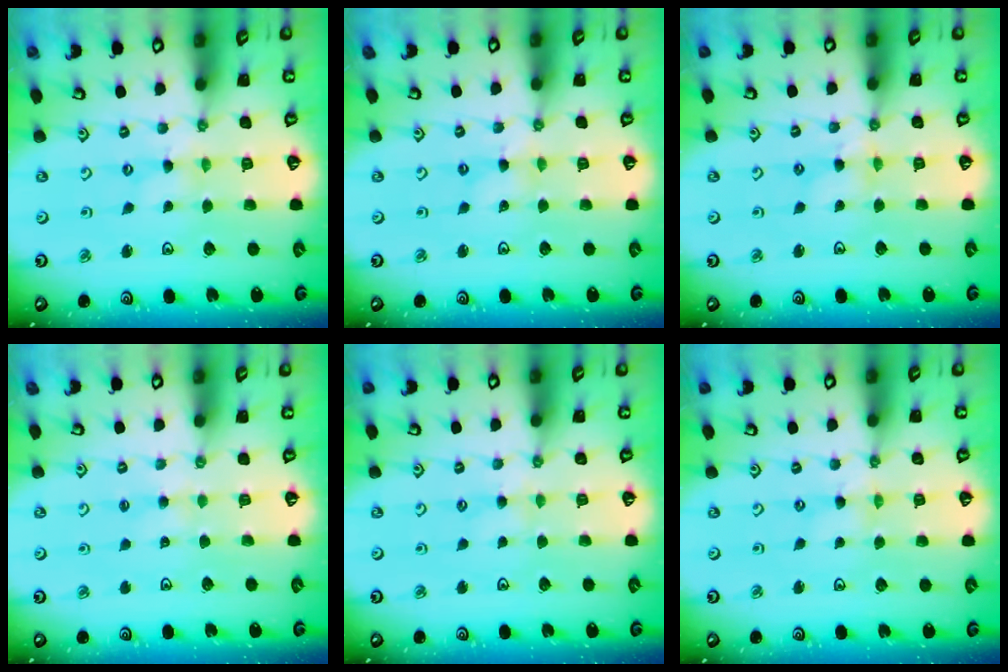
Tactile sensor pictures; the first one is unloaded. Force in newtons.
{"total": 1.2, "press": 1.2, "slide": 0.1}
{"total": 3.0, "press": 3.0, "slide": 0.4}
{"total": 1.7, "press": 1.7, "slide": 0.4}
{"total": 1.9, "press": 1.9, "slide": 0.3}
{"total": 0.8, "press": 0.7, "slide": 0.2}